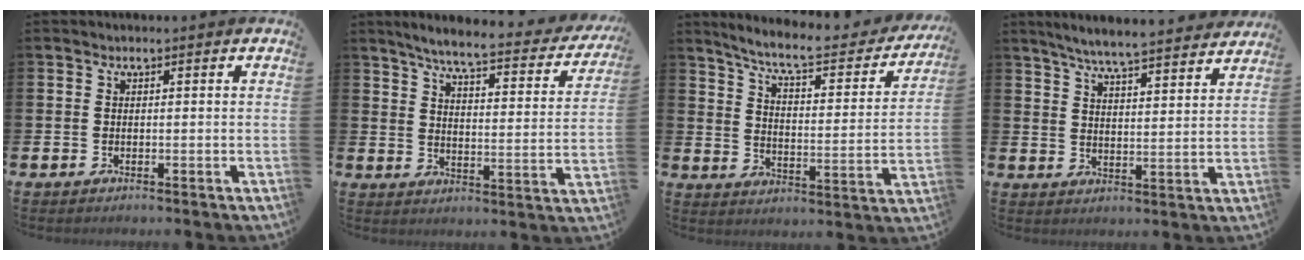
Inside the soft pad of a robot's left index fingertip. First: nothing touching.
{"total": 6.0, "force": [5.2, 0.4, 2.8], "torque": [-0.072, -0.042, 0.080]}
{"total": 8.0, "force": [7.1, 1.3, 3.4], "torque": [-0.091, -0.050, 0.116]}
{"total": 6.3, "force": [6.0, 0.0, 1.8], "torque": [-0.050, -0.041, 0.103]}